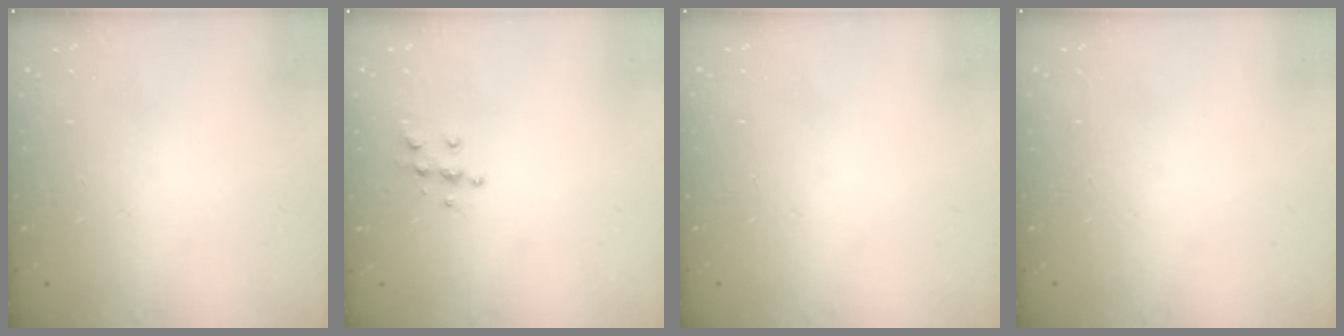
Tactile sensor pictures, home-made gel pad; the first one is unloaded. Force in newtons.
{"total": 5.4, "press": 5.4, "slide": 0.3}
{"total": 0.0}
{"total": 0.0}